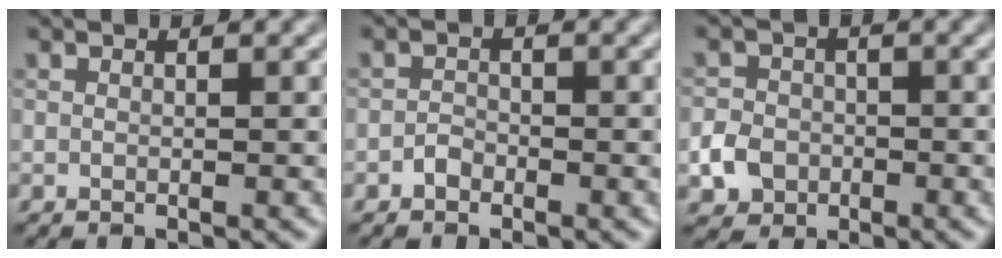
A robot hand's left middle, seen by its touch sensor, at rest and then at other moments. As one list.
[{"total": 0.9, "force": [-0.6, 0.6, 0.2], "torque": [-0.006, 0.004, -0.014]}, {"total": 2.8, "force": [-1.1, 2.4, 0.9], "torque": [-0.016, 0.004, -0.023]}]